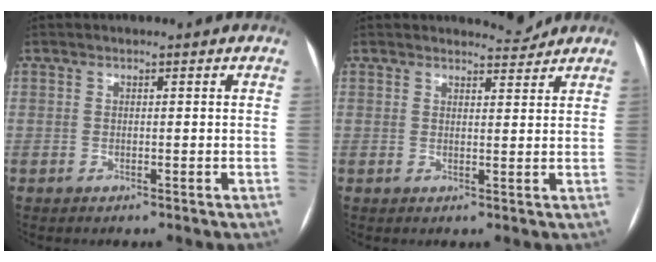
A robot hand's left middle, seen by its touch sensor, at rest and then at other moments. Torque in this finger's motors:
{"motor_torque": [0.00, 0.00, -0.04, -0.01]}